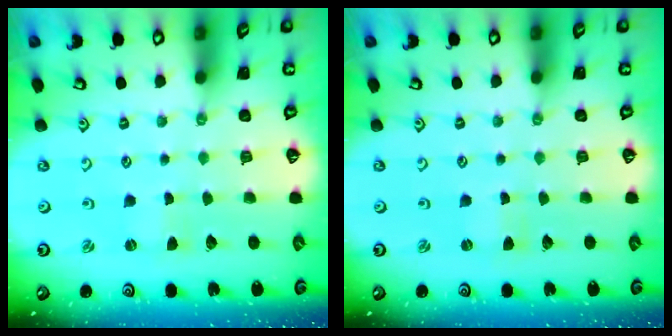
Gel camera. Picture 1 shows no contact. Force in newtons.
{"total": 0.0}